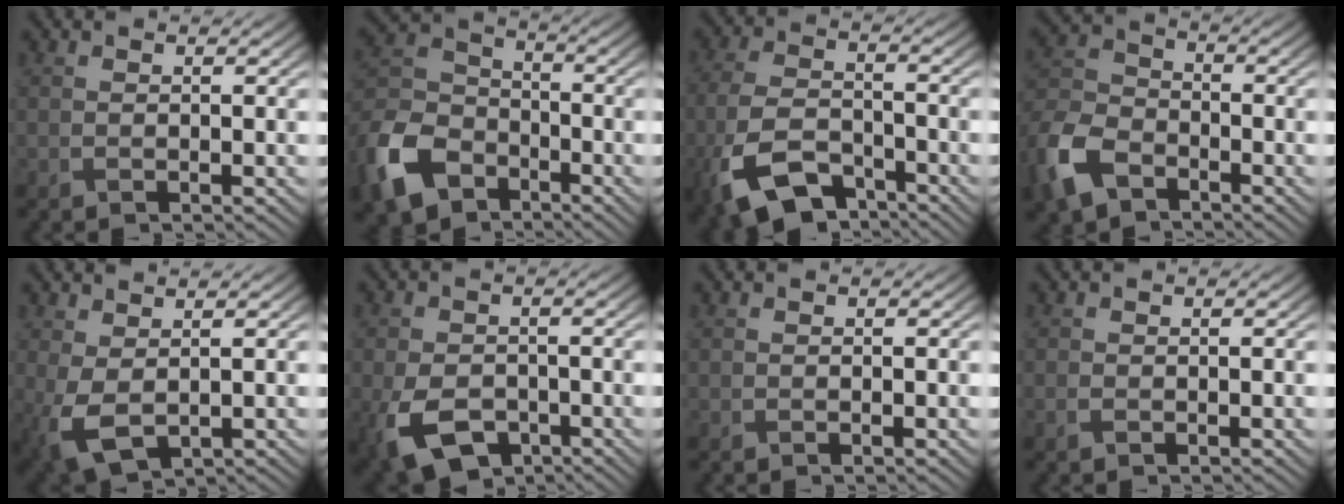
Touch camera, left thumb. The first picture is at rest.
{"total": 12.5, "force": [-7.2, 8.2, 6.0], "torque": [-0.165, -0.023, -0.161]}
{"total": 10.4, "force": [-6.6, 5.1, 6.3], "torque": [-0.156, -0.028, -0.132]}
{"total": 9.6, "force": [-5.8, 5.8, 4.9], "torque": [-0.132, -0.018, -0.132]}
{"total": 4.8, "force": [0.1, 2.8, 3.9], "torque": [-0.104, -0.010, 0.005]}
{"total": 8.6, "force": [-3.8, 5.6, 5.3], "torque": [-0.130, -0.030, -0.062]}
{"total": 0.0}
{"total": 0.9, "force": [-0.4, 0.6, 0.5], "torque": [-0.013, -0.003, -0.009]}